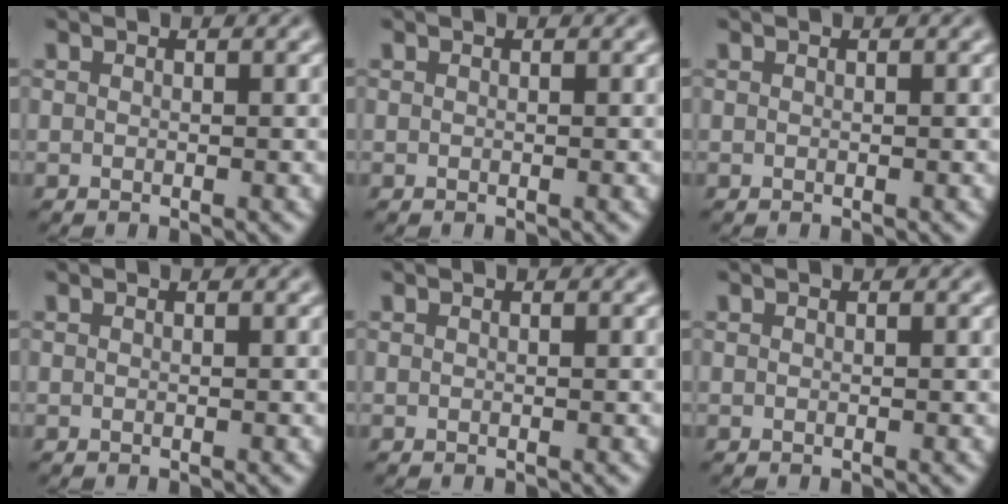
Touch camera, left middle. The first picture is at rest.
{"total": 0.0}
{"total": 0.0}
{"total": 0.0}
{"total": 0.0}
{"total": 0.0}